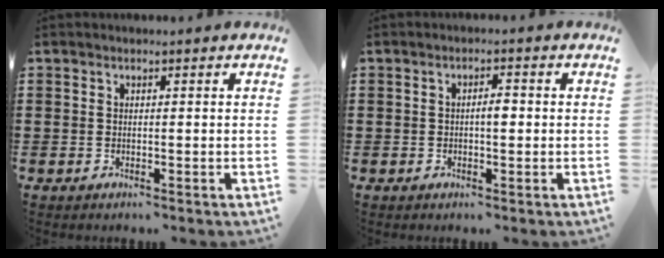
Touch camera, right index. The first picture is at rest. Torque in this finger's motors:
{"motor_torque": [0.53, -0.42, 0.08, 0.05]}